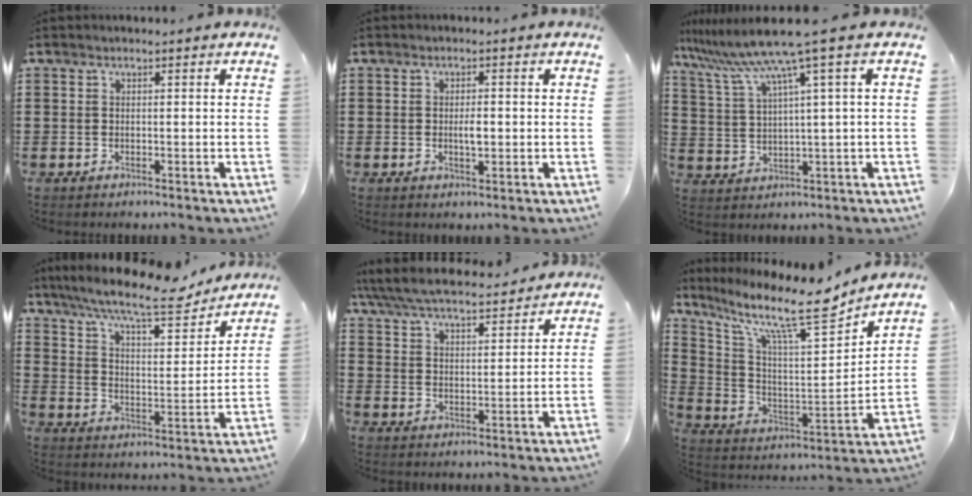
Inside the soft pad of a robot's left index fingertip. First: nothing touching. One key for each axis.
{"total": 2.5, "fx": -0.1, "fy": 0.8, "fz": 2.4, "tx": -0.046, "ty": 0.000, "tz": -0.002}
{"total": 8.7, "fx": 5.4, "fy": -0.7, "fz": 6.8, "tx": -0.167, "ty": -0.035, "tz": 0.083}
{"total": 11.3, "fx": 9.7, "fy": 1.2, "fz": 5.7, "tx": -0.129, "ty": -0.054, "tz": 0.161}
{"total": 6.1, "fx": 5.7, "fy": 0.6, "fz": 1.9, "tx": -0.063, "ty": -0.033, "tz": 0.097}
{"total": 12.6, "fx": 9.3, "fy": 2.6, "fz": 8.2, "tx": -0.171, "ty": -0.061, "tz": 0.147}